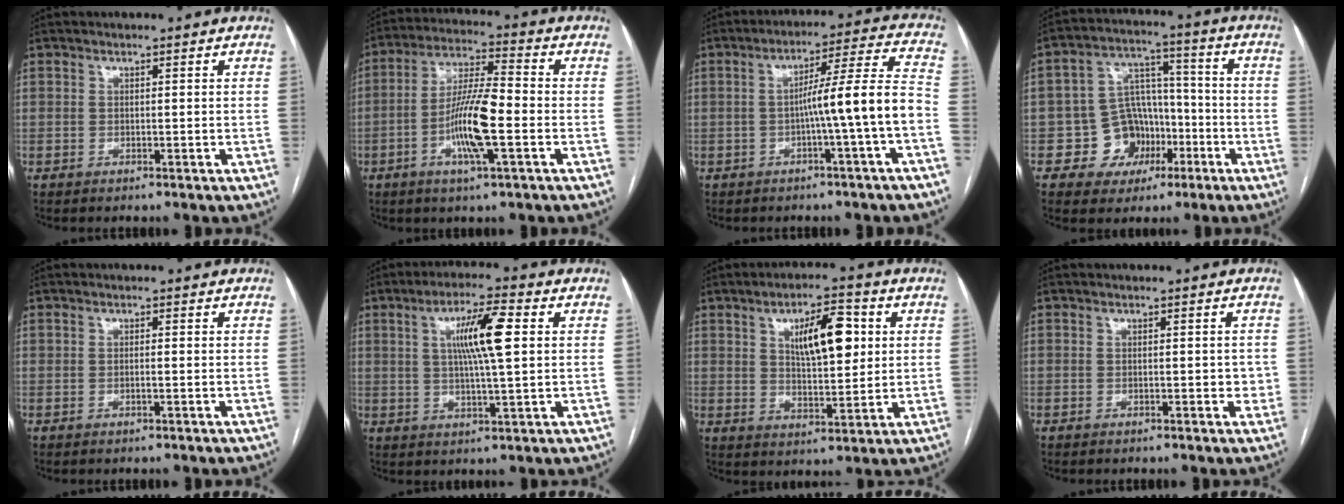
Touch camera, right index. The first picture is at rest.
{"total": 11.3, "force": [-3.1, 1.3, 10.8], "torque": [-0.208, 0.000, -0.061]}
{"total": 10.2, "force": [-2.6, -1.5, 9.8], "torque": [-0.145, 0.023, -0.038]}
{"total": 9.7, "force": [-3.6, 8.4, 3.2], "torque": [-0.040, 0.030, -0.049]}
{"total": 0.8, "force": [-0.1, 0.1, 0.7], "torque": [-0.014, 0.000, -0.001]}
{"total": 9.3, "force": [2.1, 0.7, 9.1], "torque": [-0.162, 0.008, 0.036]}
{"total": 10.0, "force": [3.0, 3.3, 8.9], "torque": [-0.142, 0.010, 0.054]}
{"total": 2.0, "force": [-0.2, 1.1, 1.7], "torque": [-0.019, 0.003, -0.001]}